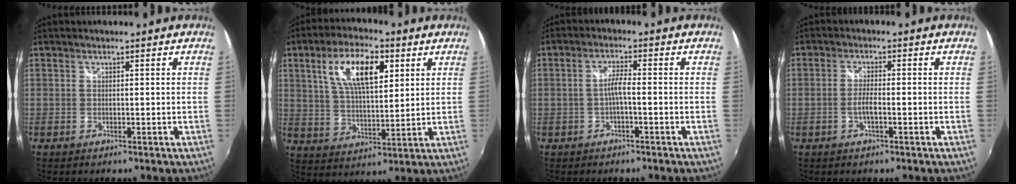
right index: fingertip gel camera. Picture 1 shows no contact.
{"total": 12.7, "force": [5.1, 5.2, 10.4], "torque": [-0.190, 0.018, 0.093]}
{"total": 2.7, "force": [-1.0, 0.1, 2.5], "torque": [-0.051, 0.005, -0.018]}
{"total": 2.4, "force": [-0.9, 0.3, 2.2], "torque": [-0.049, 0.005, -0.019]}